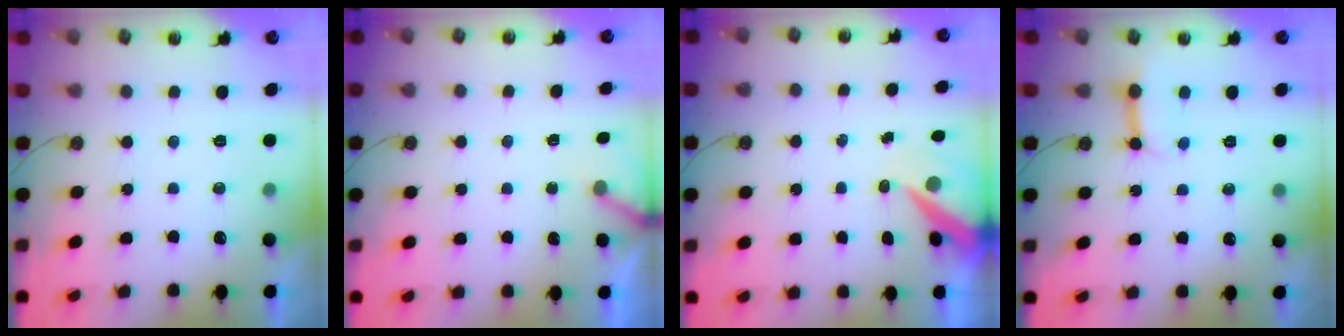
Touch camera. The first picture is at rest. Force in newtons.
{"total": 3.0, "press": 3.0, "slide": 0.2}
{"total": 7.8, "press": 7.7, "slide": 1.0}
{"total": 6.8, "press": 6.7, "slide": 0.9}